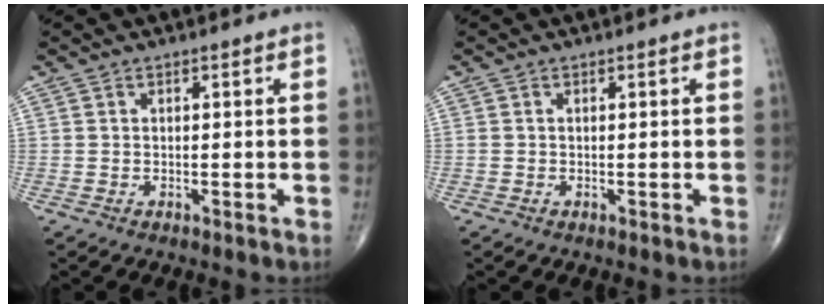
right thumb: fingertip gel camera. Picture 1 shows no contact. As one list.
[{"total": 0.0}]